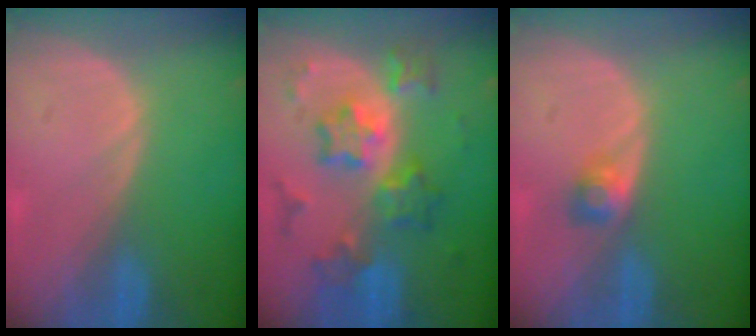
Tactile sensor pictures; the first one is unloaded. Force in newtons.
{"total": 9.1, "press": 9.1, "slide": 0.8}
{"total": 2.5, "press": 2.3, "slide": 1.0}